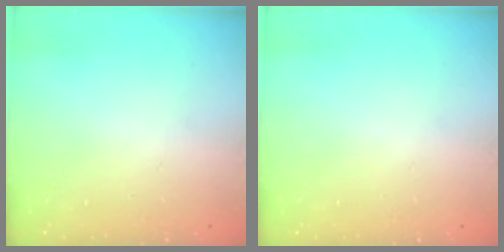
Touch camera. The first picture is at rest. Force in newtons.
{"total": 0.0}